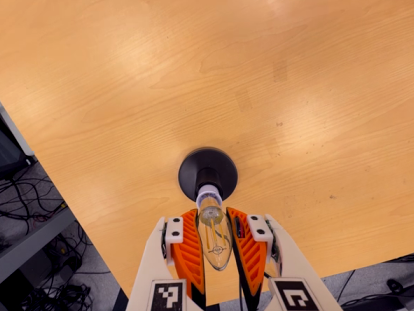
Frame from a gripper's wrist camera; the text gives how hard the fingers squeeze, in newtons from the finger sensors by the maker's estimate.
{"total": 22.7, "left": 24.8, "right": 20.7}